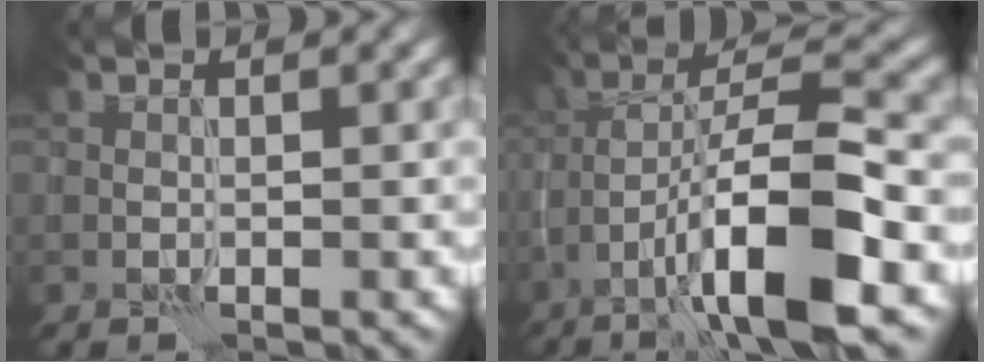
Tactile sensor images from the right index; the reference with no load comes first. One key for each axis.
{"total": 10.8, "fx": -4.9, "fy": 2.4, "fz": 9.3, "tx": -0.146, "ty": 0.019, "tz": -0.084}